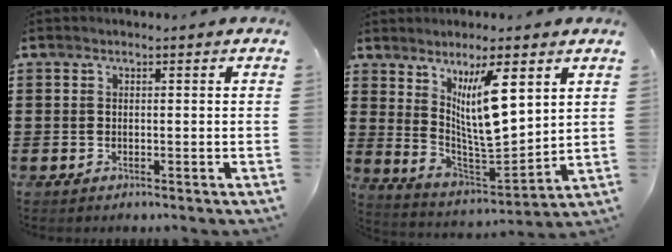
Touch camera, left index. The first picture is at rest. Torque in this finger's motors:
{"motor_torque": [1.29, -0.85, 0.81, 0.21]}